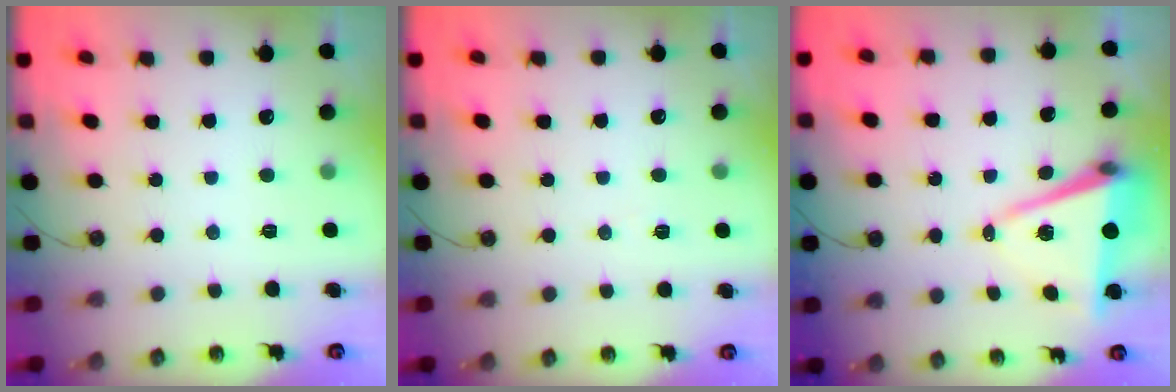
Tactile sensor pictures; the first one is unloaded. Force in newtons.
{"total": 5.3, "press": 2.9, "slide": 4.4}
{"total": 9.1, "press": 8.0, "slide": 4.4}